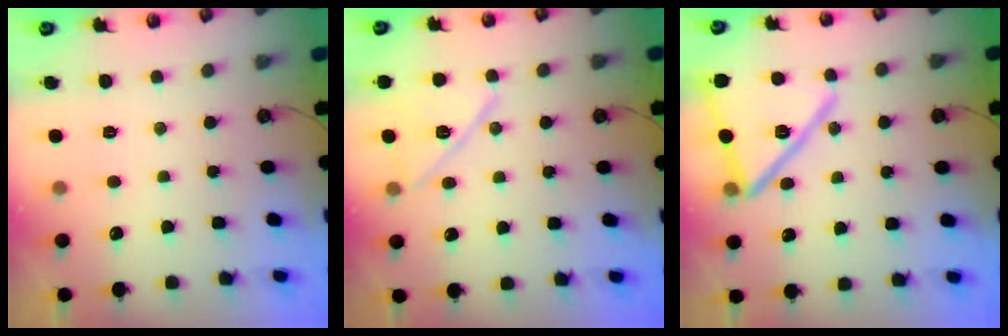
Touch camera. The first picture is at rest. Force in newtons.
{"total": 12.7, "press": 12.7, "slide": 0.7}
{"total": 17.2, "press": 16.9, "slide": 2.8}